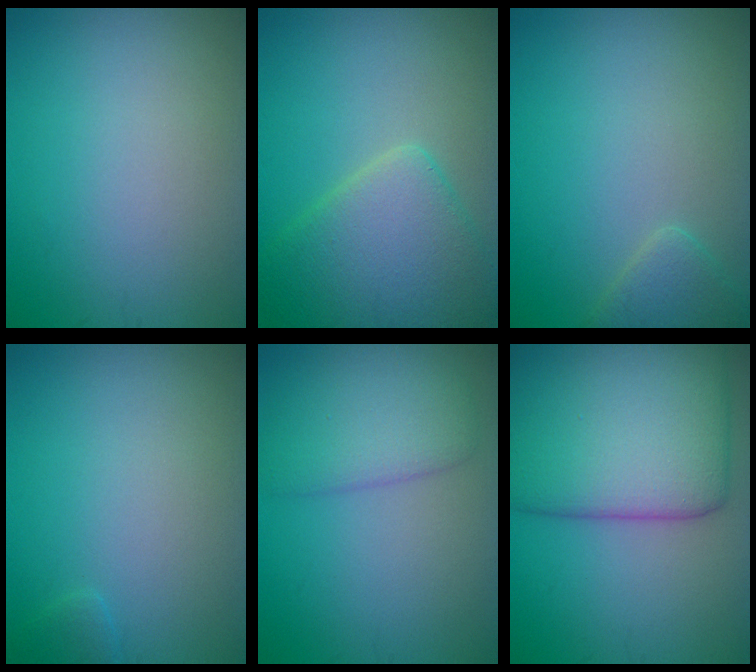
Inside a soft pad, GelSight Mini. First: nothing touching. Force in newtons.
{"total": 6.5, "press": 6.5, "slide": 0.4}
{"total": 1.9, "press": 1.9, "slide": 0.1}
{"total": 0.7, "press": 0.7, "slide": 0.1}
{"total": 4.1, "press": 4.1, "slide": 0.2}
{"total": 11.5, "press": 11.5, "slide": 0.5}